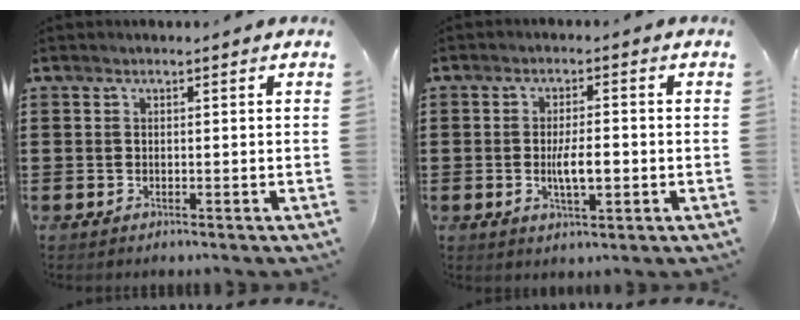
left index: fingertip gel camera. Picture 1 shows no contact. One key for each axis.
{"total": 4.9, "fx": -0.7, "fy": 1.7, "fz": 4.5, "tx": -0.079, "ty": -0.004, "tz": -0.016}